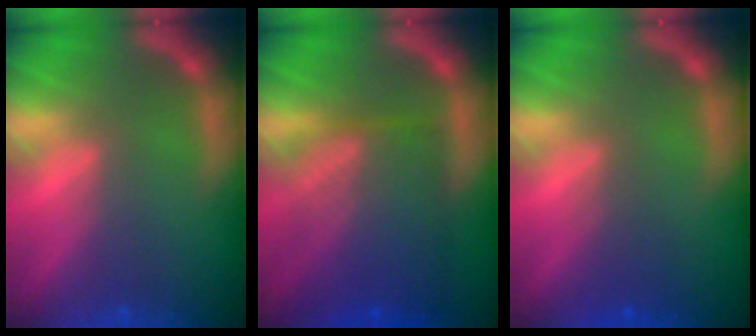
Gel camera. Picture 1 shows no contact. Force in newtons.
{"total": 9.1}
{"total": 2.0}